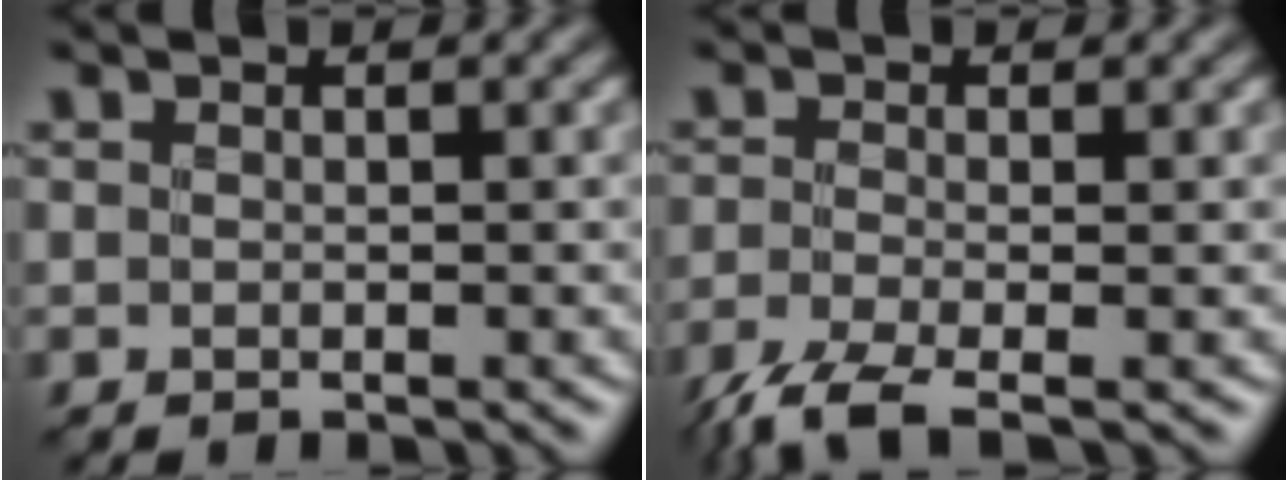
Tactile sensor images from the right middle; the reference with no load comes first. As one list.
[{"total": 4.0, "force": [-2.8, 0.9, 2.7], "torque": [-0.058, -0.011, -0.066]}]